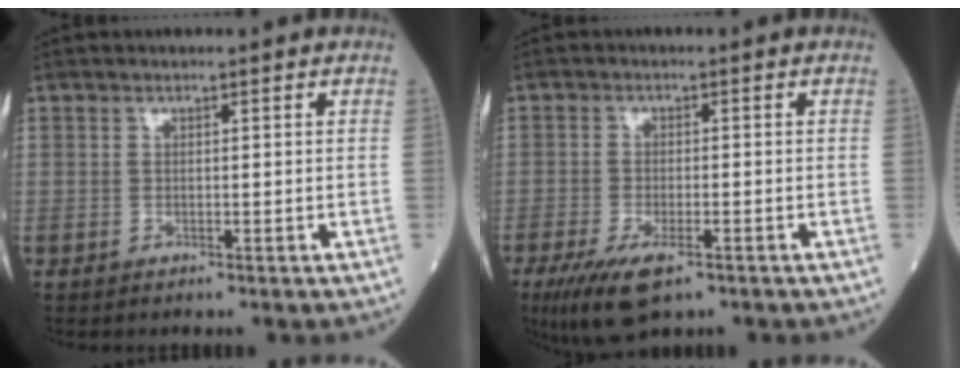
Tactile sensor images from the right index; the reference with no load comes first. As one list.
[{"total": 7.9, "force": [-4.6, 2.6, 5.9], "torque": [-0.109, -0.018, -0.077]}]